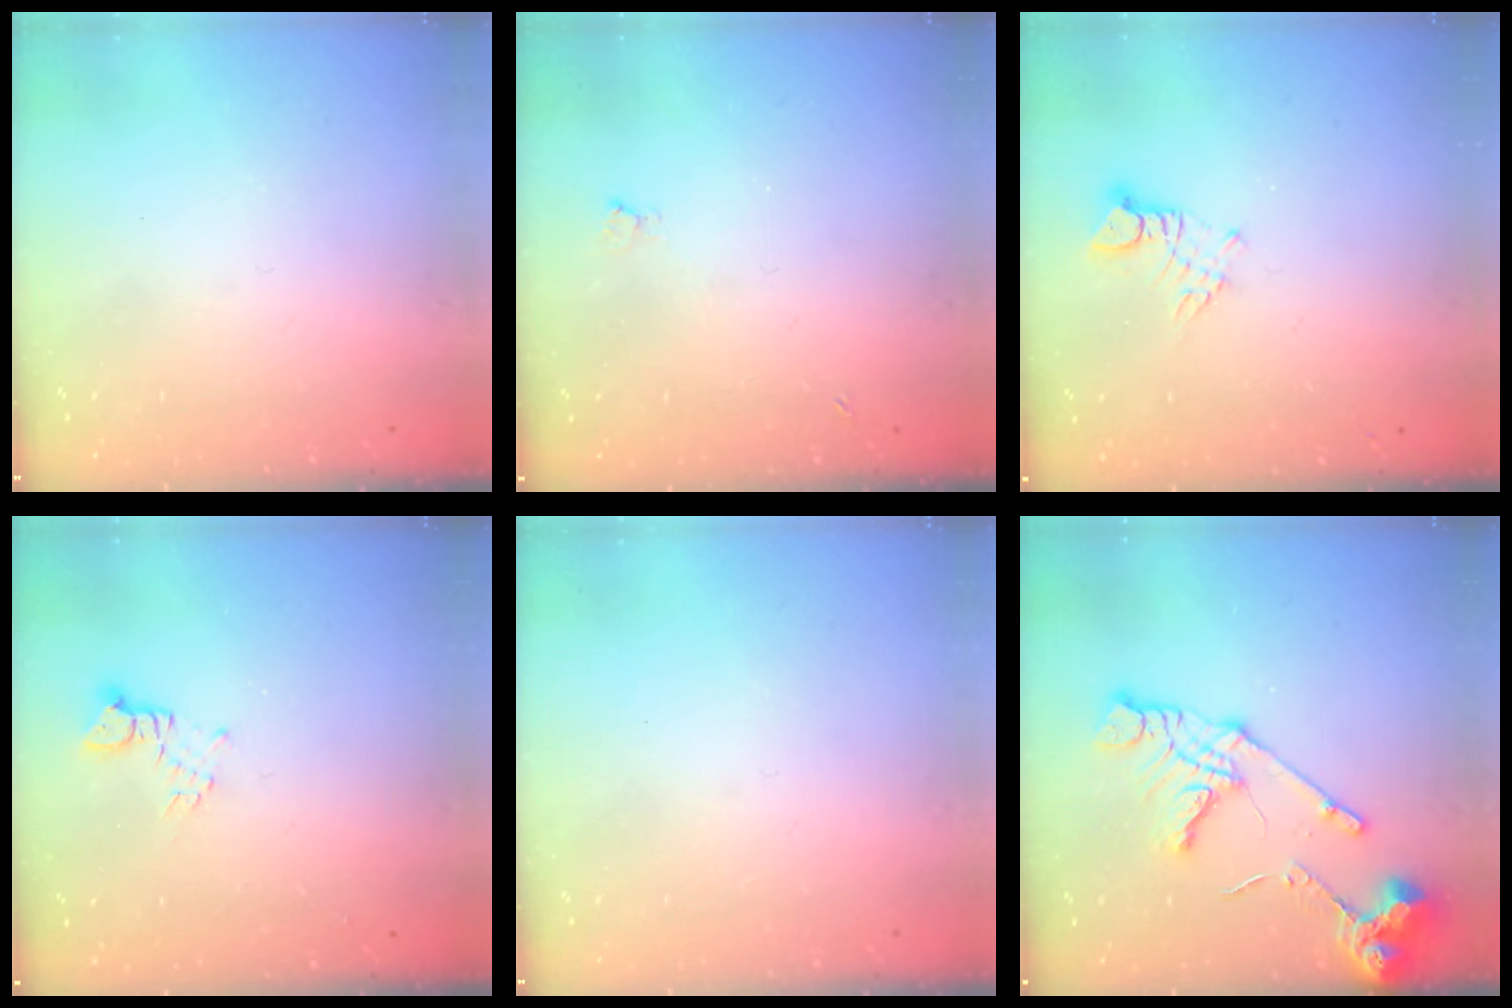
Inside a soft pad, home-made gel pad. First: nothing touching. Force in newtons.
{"total": 2.5, "press": 2.4, "slide": 0.6}
{"total": 3.4, "press": 3.4, "slide": 0.1}
{"total": 2.8, "press": 2.8, "slide": 0.3}
{"total": 0.0}
{"total": 15.0, "press": 14.9, "slide": 1.9}